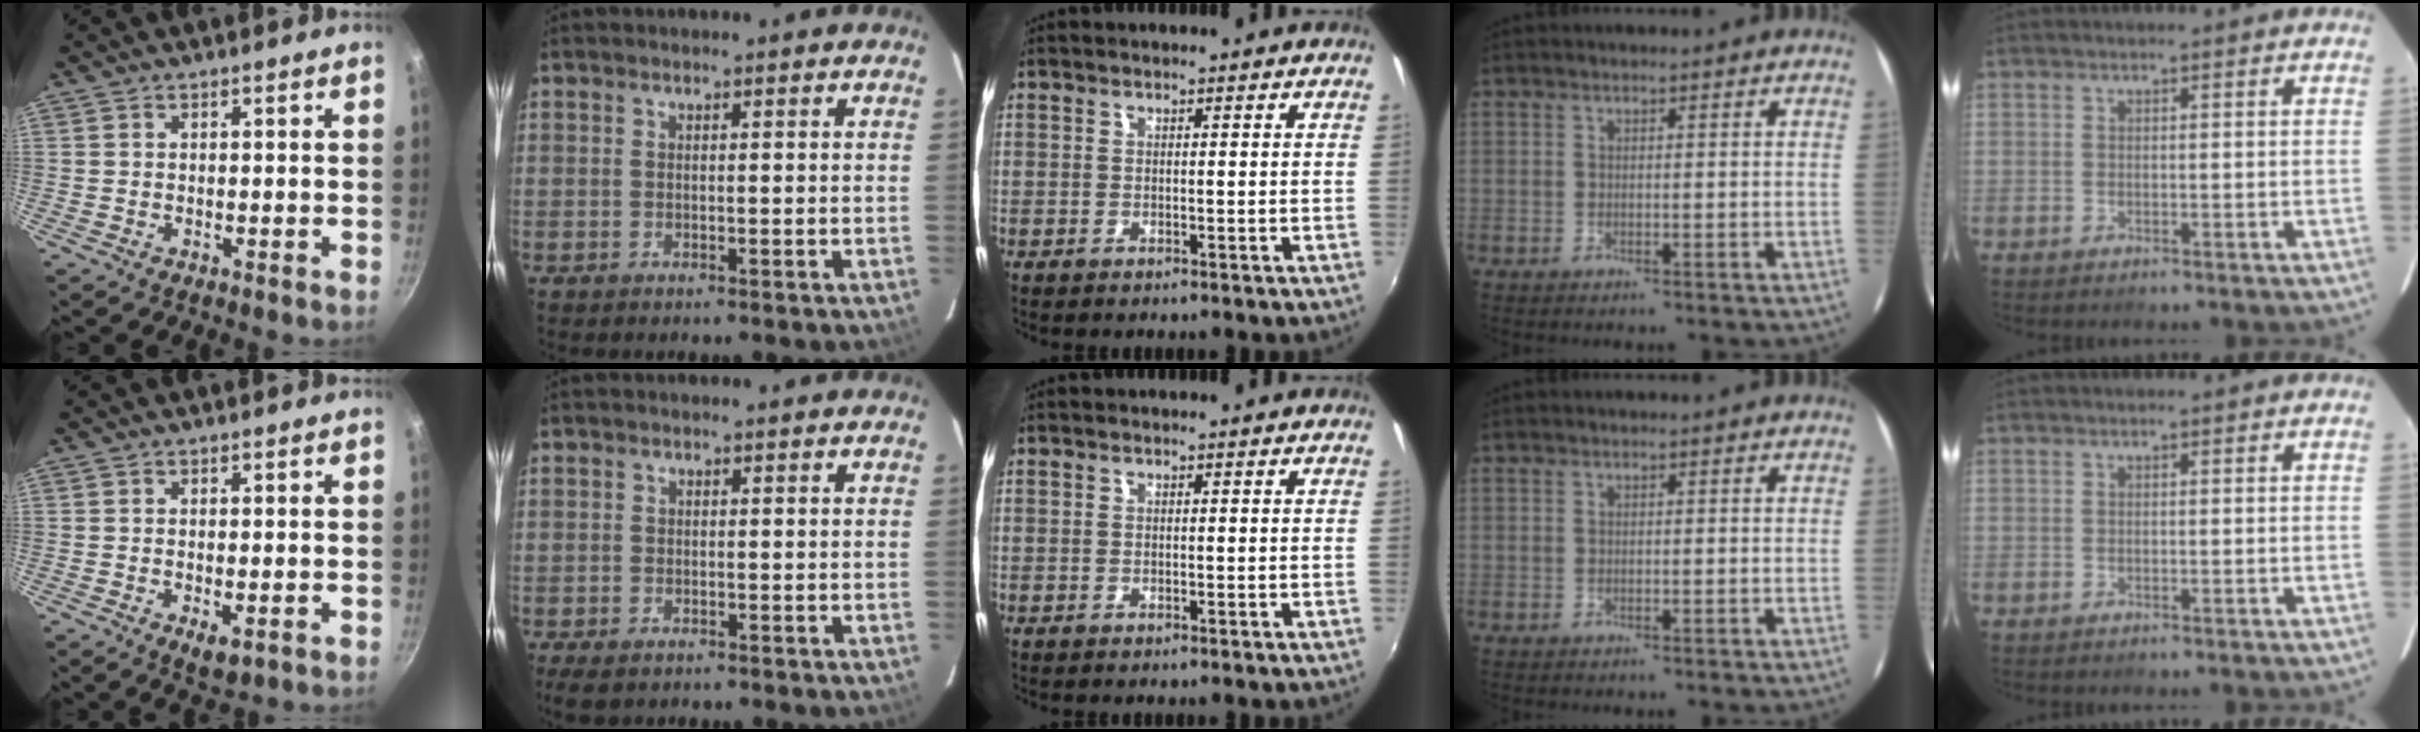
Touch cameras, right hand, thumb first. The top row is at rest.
{"thumb": {"total": 3.3, "force": [-1.1, 1.4, 2.8], "torque": [-0.044, -0.008, -0.011]}, "index": {"total": 3.5, "force": [-2.4, 1.8, 1.8], "torque": [-0.044, -0.012, -0.044]}}